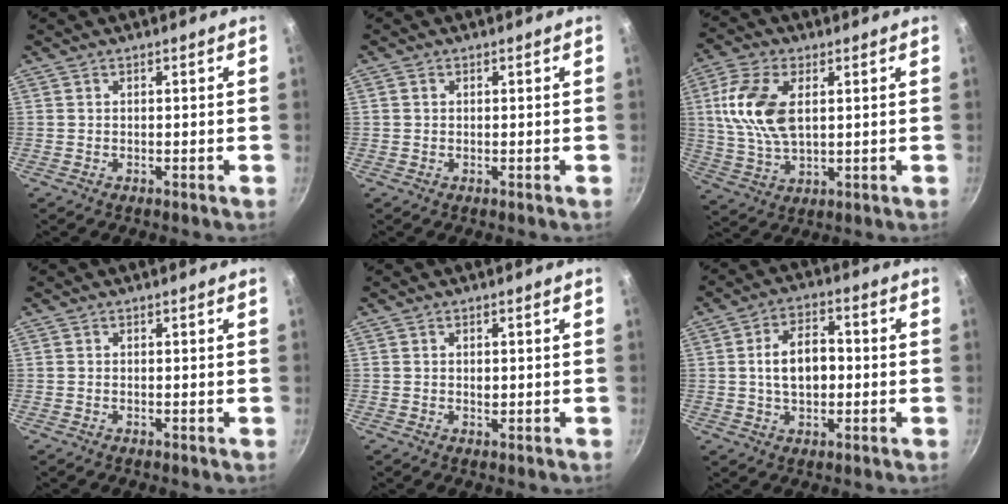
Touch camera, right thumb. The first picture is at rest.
{"total": 0.8, "force": [0.2, 0.7, 0.3], "torque": [-0.005, 0.004, 0.001]}
{"total": 12.3, "force": [2.6, 6.8, 9.9], "torque": [-0.195, -0.002, 0.050]}
{"total": 0.0}
{"total": 1.1, "force": [0.0, 0.8, 0.8], "torque": [-0.011, 0.000, 0.001]}
{"total": 9.2, "force": [-0.1, 5.6, 7.3], "torque": [-0.102, 0.020, -0.005]}